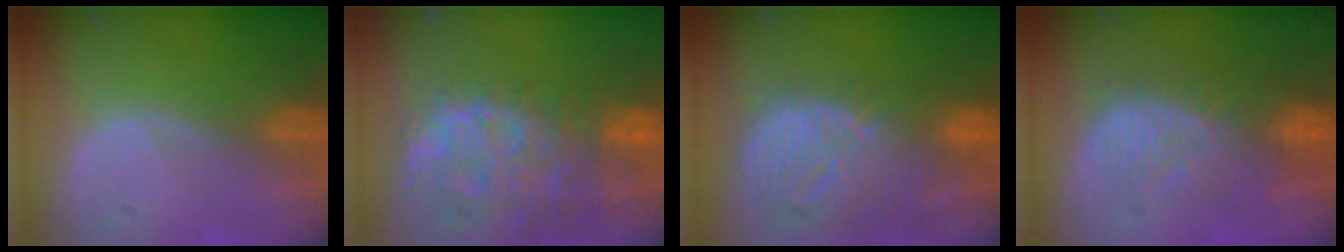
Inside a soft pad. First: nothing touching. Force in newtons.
{"total": 13.6, "press": 11.1, "slide": 7.8}
{"total": 12.6, "press": 11.0, "slide": 6.2}
{"total": 10.1, "press": 8.8, "slide": 5.0}